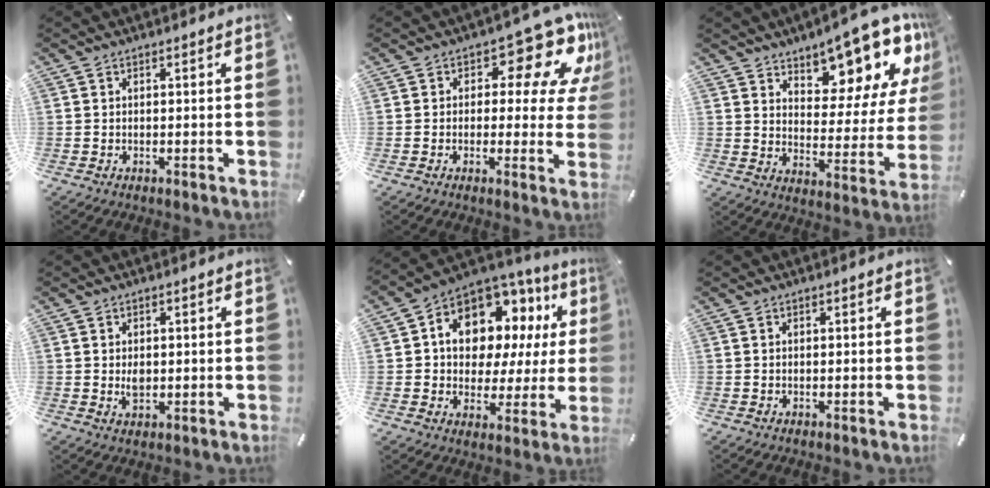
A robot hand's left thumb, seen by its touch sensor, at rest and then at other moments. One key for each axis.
{"total": 14.0, "fx": 7.6, "fy": 6.9, "fz": 9.5, "tx": -0.120, "ty": -0.051, "tz": 0.128}
{"total": 13.1, "fx": 11.4, "fy": 4.8, "fz": 4.3, "tx": -0.047, "ty": -0.112, "tz": 0.191}
{"total": 2.7, "fx": 0.1, "fy": 1.9, "fz": 1.9, "tx": -0.037, "ty": -0.003, "tz": -0.003}
{"total": 12.0, "fx": 5.5, "fy": 9.1, "fz": 5.6, "tx": -0.099, "ty": -0.046, "tz": 0.104}
{"total": 0.0}